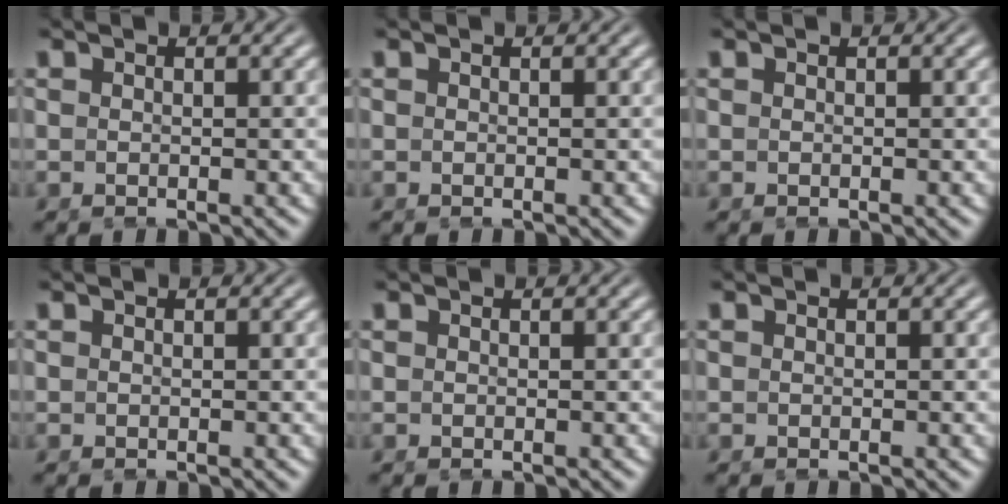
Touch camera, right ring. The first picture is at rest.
{"total": 0.0}
{"total": 0.0}
{"total": 0.0}
{"total": 0.0}
{"total": 0.0}